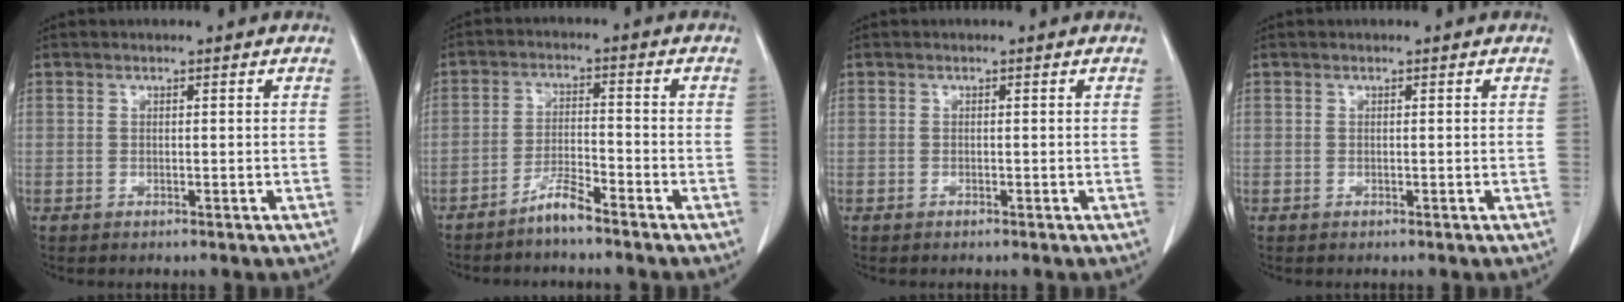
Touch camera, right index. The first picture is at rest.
{"total": 4.2, "force": [-3.5, 0.0, 2.2], "torque": [-0.042, -0.004, -0.071]}
{"total": 0.0}
{"total": 0.0}